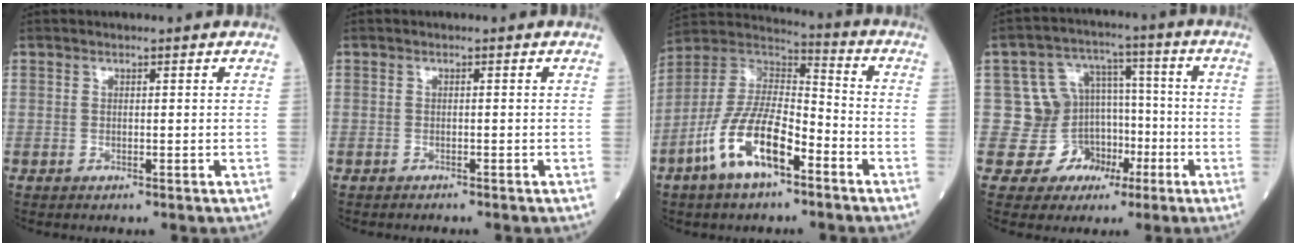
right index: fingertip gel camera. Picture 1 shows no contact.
{"total": 0.9, "force": [-0.9, 0.0, 0.3], "torque": [-0.007, -0.001, -0.013]}
{"total": 13.6, "force": [-6.9, 4.7, 10.8], "torque": [-0.223, 0.008, -0.131]}
{"total": 9.4, "force": [-3.4, 8.7, 1.2], "torque": [-0.006, 0.050, -0.044]}